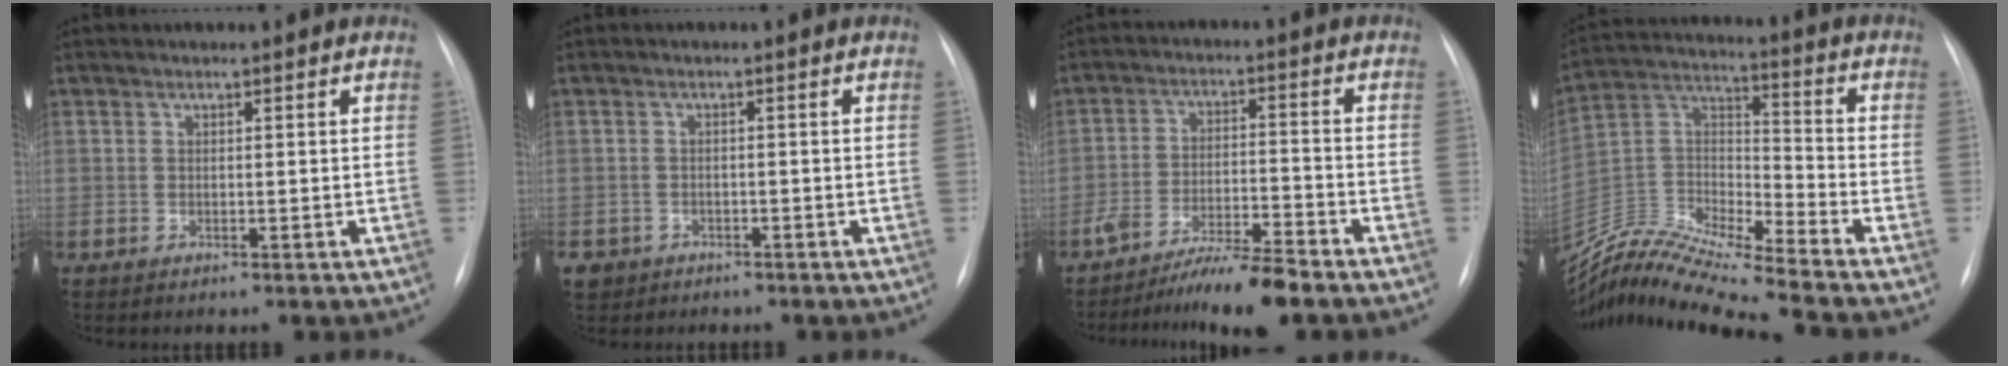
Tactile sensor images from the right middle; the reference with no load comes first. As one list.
[{"total": 3.5, "force": [-2.3, 2.7, 0.1], "torque": [-0.004, 0.005, -0.037]}, {"total": 8.0, "force": [-6.8, -0.2, 4.2], "torque": [-0.074, -0.014, -0.121]}, {"total": 16.3, "force": [-15.5, -1.8, 4.8], "torque": [-0.089, 0.031, -0.290]}]